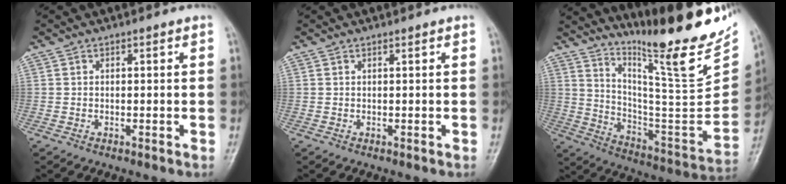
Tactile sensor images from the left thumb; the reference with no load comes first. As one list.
[{"total": 0.0}, {"total": 22.7, "force": [18.8, 2.2, 12.5], "torque": [-0.167, -0.141, 0.295]}]